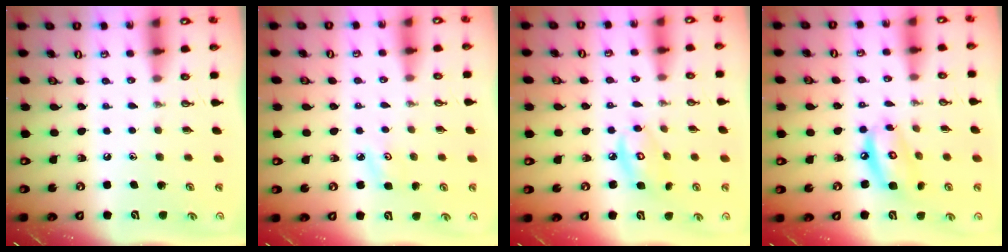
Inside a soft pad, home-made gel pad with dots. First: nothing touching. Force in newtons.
{"total": 3.1, "press": 3.0, "slide": 0.4}
{"total": 7.2, "press": 7.2, "slide": 0.4}
{"total": 9.5, "press": 9.5, "slide": 0.7}